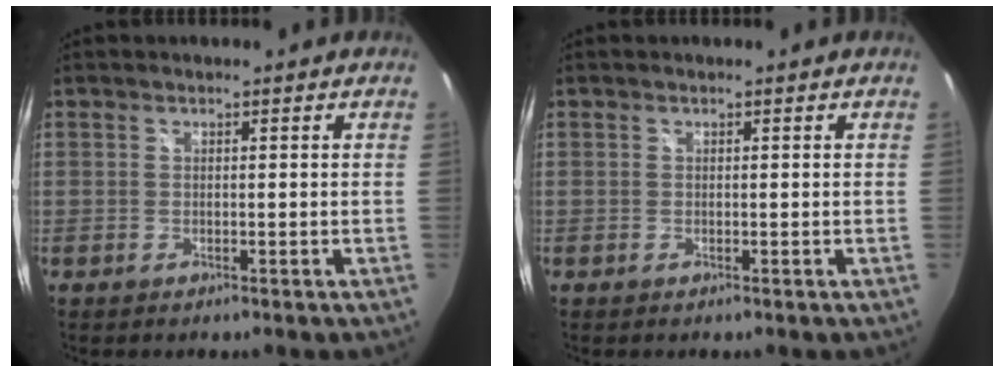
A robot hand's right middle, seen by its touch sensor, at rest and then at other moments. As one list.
[{"total": 0.0}]